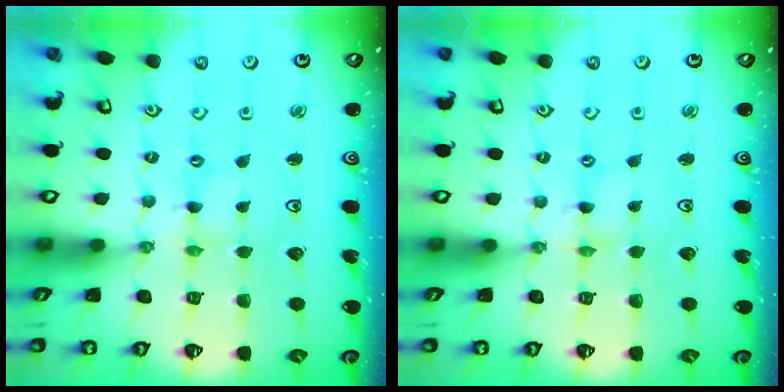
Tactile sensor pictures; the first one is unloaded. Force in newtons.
{"total": 1.1, "press": 1.0, "slide": 0.1}